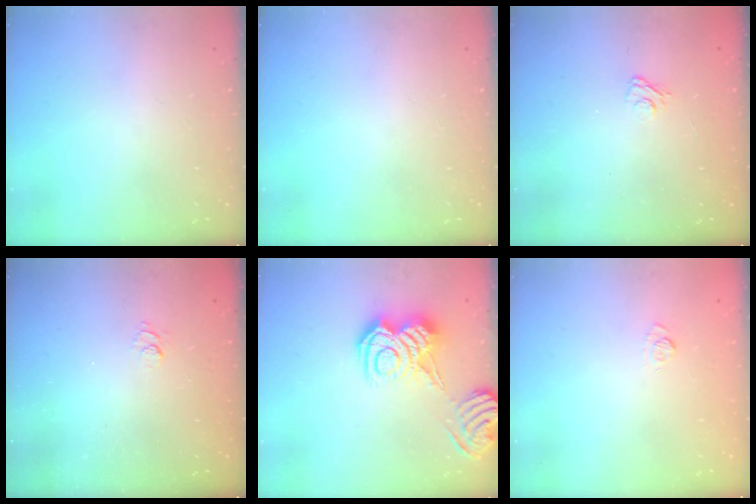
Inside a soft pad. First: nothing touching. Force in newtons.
{"total": 0.0}
{"total": 2.9, "press": 2.6, "slide": 1.2}
{"total": 2.5, "press": 2.0, "slide": 1.4}
{"total": 9.6, "press": 9.5, "slide": 1.1}
{"total": 7.5, "press": 7.3, "slide": 1.4}